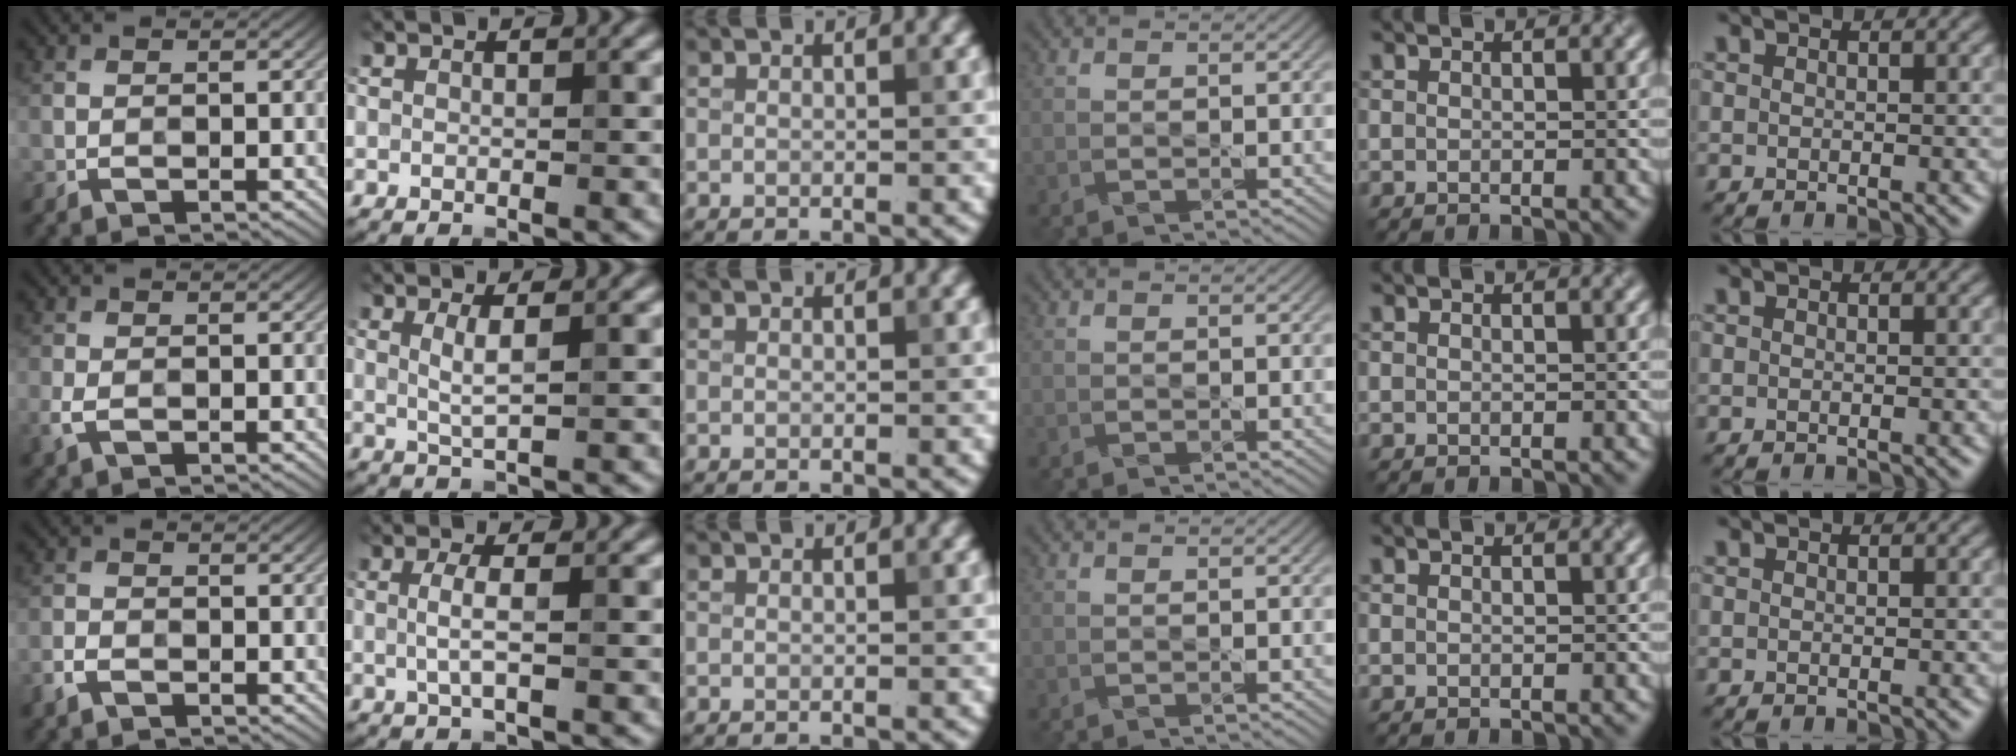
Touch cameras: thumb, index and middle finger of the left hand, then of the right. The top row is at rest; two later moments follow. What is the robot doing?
{"motion": "dispense", "object": "pipette"}